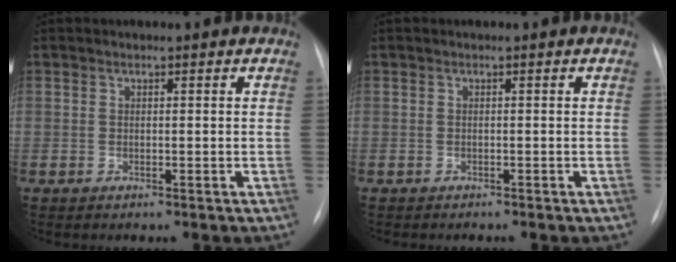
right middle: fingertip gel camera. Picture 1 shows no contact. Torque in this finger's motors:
{"motor_torque": [-0.21, 0.29, 0.00, 0.00]}